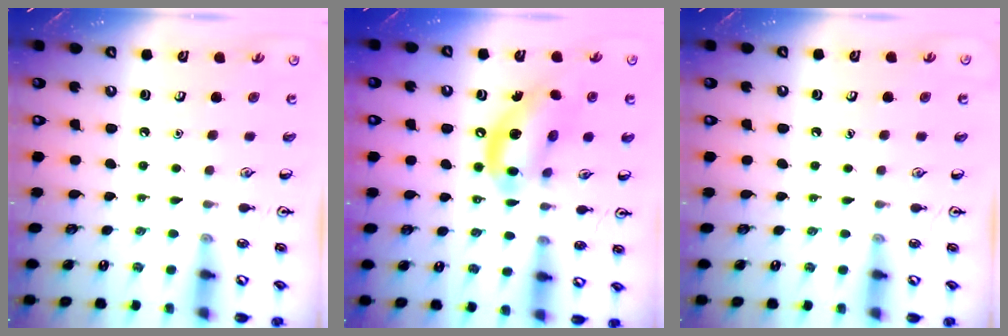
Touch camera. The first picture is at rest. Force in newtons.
{"total": 12.2, "press": 11.5, "slide": 4.1}
{"total": 0.0}